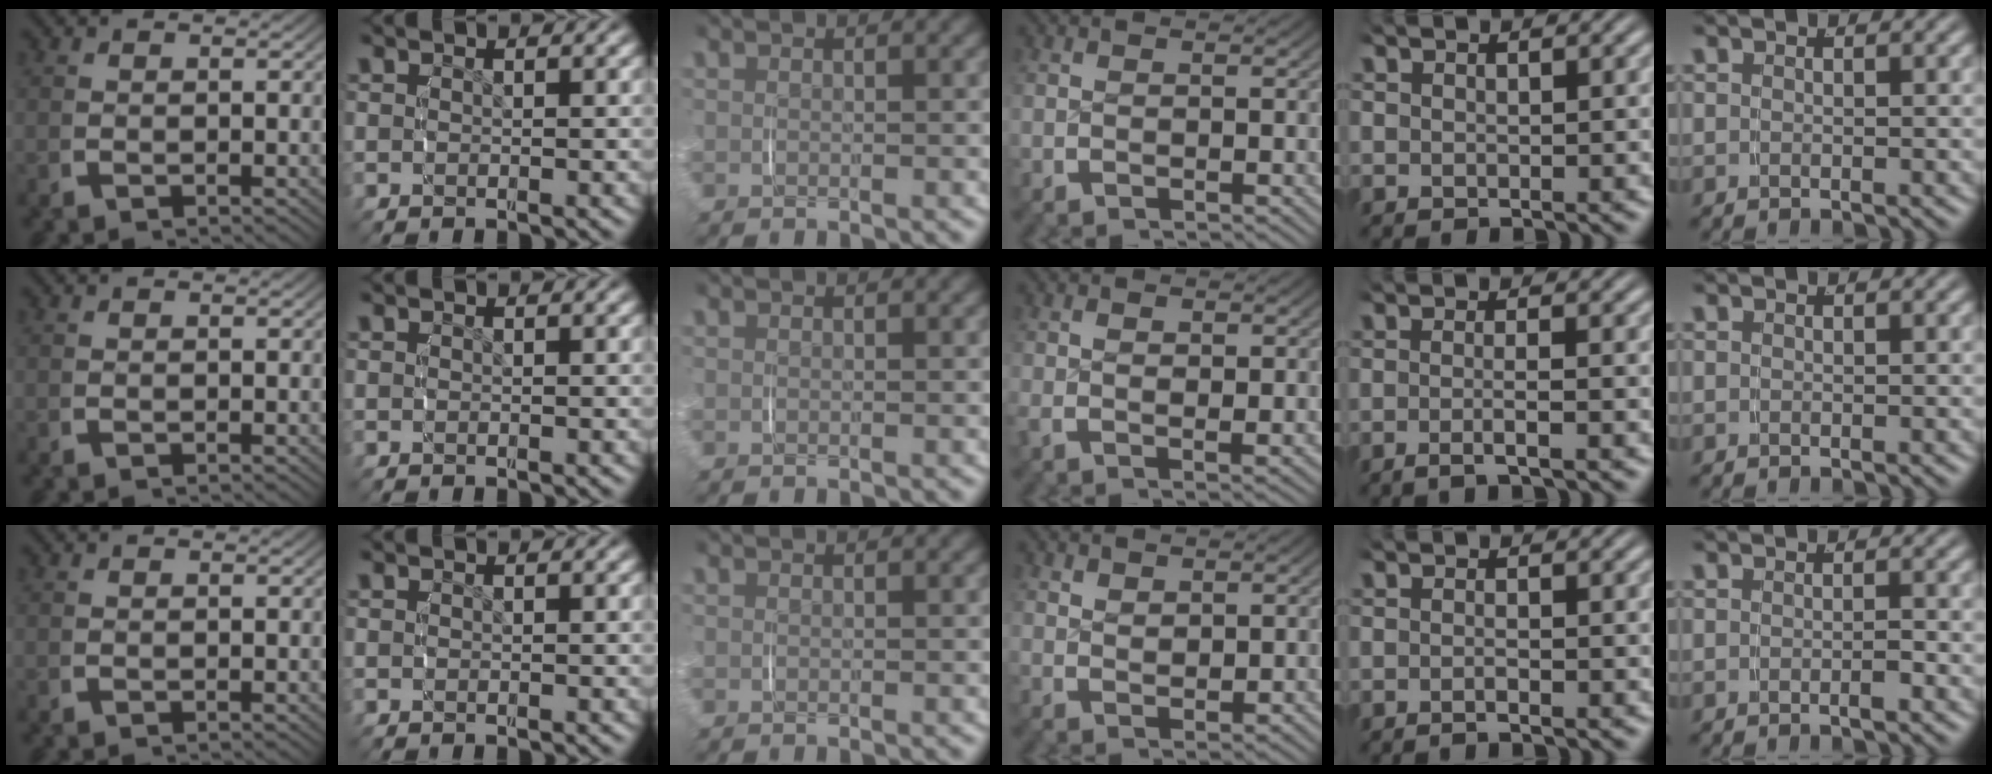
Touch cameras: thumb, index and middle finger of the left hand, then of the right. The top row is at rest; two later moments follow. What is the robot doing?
{"motion": "lift_and_place", "object": "pen bag"}